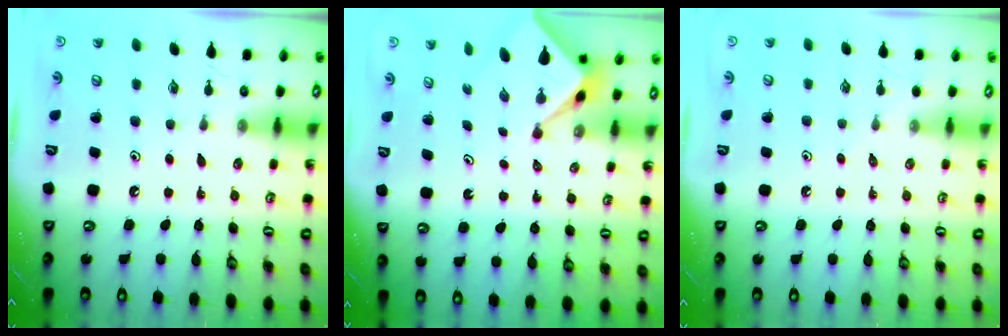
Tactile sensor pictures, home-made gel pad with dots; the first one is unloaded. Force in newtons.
{"total": 2.3, "press": 2.2, "slide": 0.3}
{"total": 2.6, "press": 2.6, "slide": 0.4}